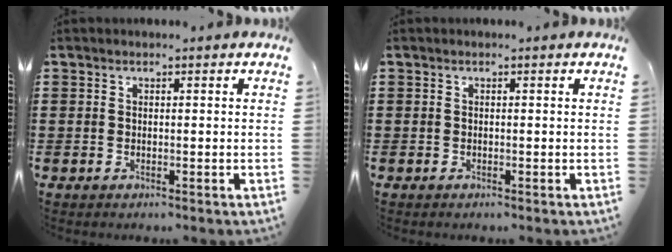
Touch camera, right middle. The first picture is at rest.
{"total": 0.0}